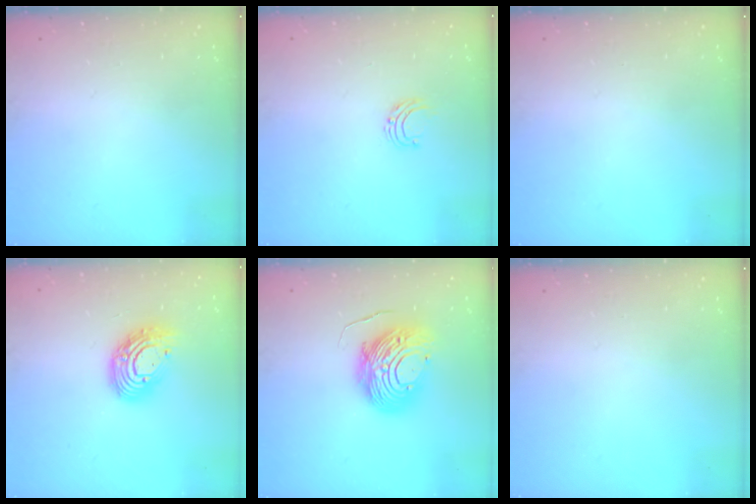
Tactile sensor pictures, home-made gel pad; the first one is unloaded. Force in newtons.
{"total": 4.6, "press": 4.6, "slide": 0.5}
{"total": 0.0}
{"total": 12.4, "press": 12.4, "slide": 1.1}
{"total": 12.8, "press": 12.7, "slide": 1.1}
{"total": 0.0}